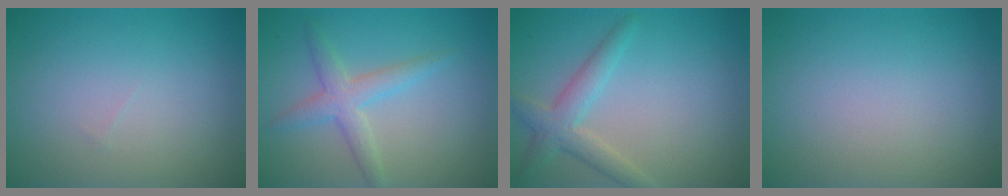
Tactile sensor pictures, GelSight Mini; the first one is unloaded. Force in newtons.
{"total": 2.9, "press": 2.9, "slide": 0.3}
{"total": 3.1, "press": 3.1, "slide": 0.1}
{"total": 0.0}